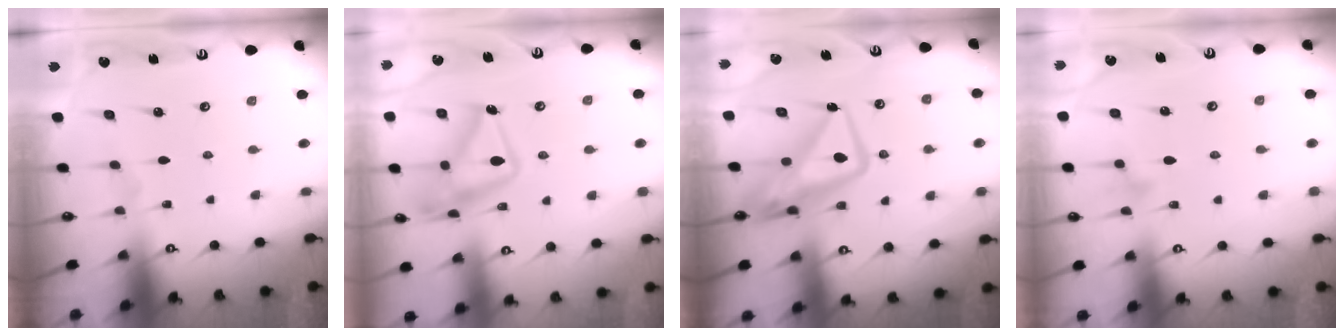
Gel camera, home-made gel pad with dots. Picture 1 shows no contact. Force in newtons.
{"total": 16.1, "press": 16.0, "slide": 0.7}
{"total": 13.2, "press": 13.1, "slide": 1.4}
{"total": 8.3, "press": 8.3, "slide": 0.6}